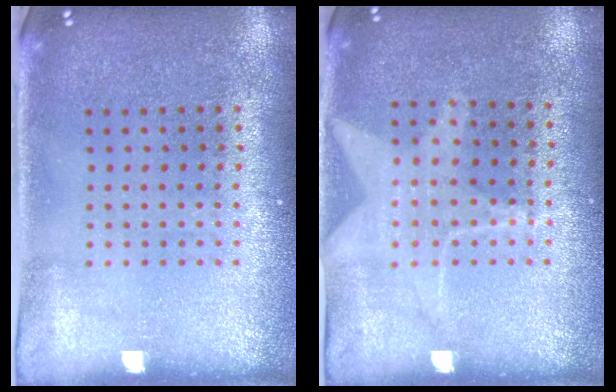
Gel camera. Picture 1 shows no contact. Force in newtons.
{"total": 1.2, "press": 1.2, "slide": 0.1}